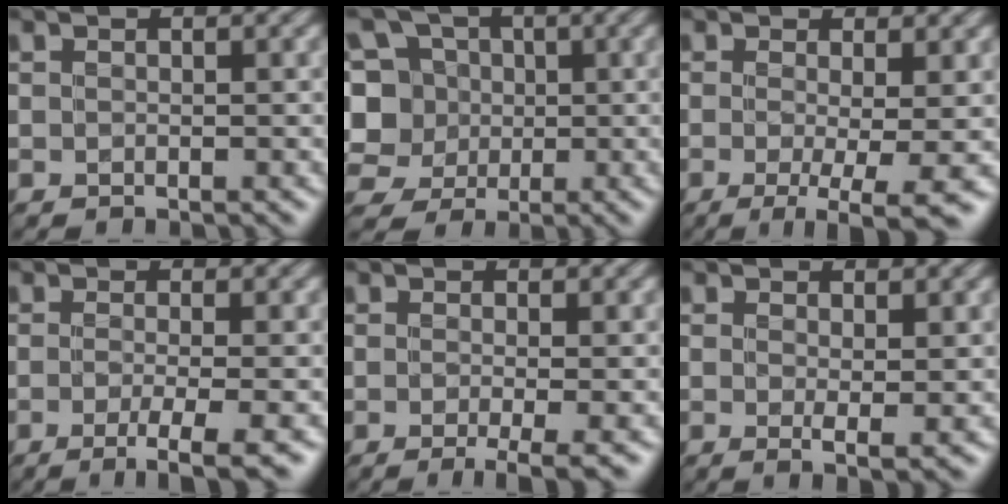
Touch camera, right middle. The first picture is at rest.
{"total": 10.0, "force": [1.8, 9.1, 3.8], "torque": [-0.101, 0.039, 0.008]}
{"total": 6.7, "force": [-1.7, 2.0, 6.1], "torque": [-0.092, -0.010, -0.019]}
{"total": 4.0, "force": [-1.5, 0.8, 3.6], "torque": [-0.058, -0.005, -0.031]}
{"total": 3.3, "force": [-1.3, 0.6, 2.9], "torque": [-0.052, -0.006, -0.022]}
{"total": 2.3, "force": [0.5, 0.5, 2.1], "torque": [-0.038, -0.006, 0.008]}